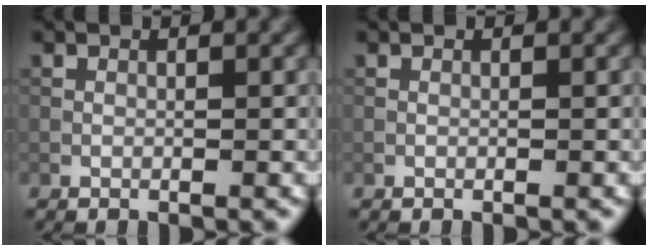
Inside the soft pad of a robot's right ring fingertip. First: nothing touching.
{"total": 0.0}